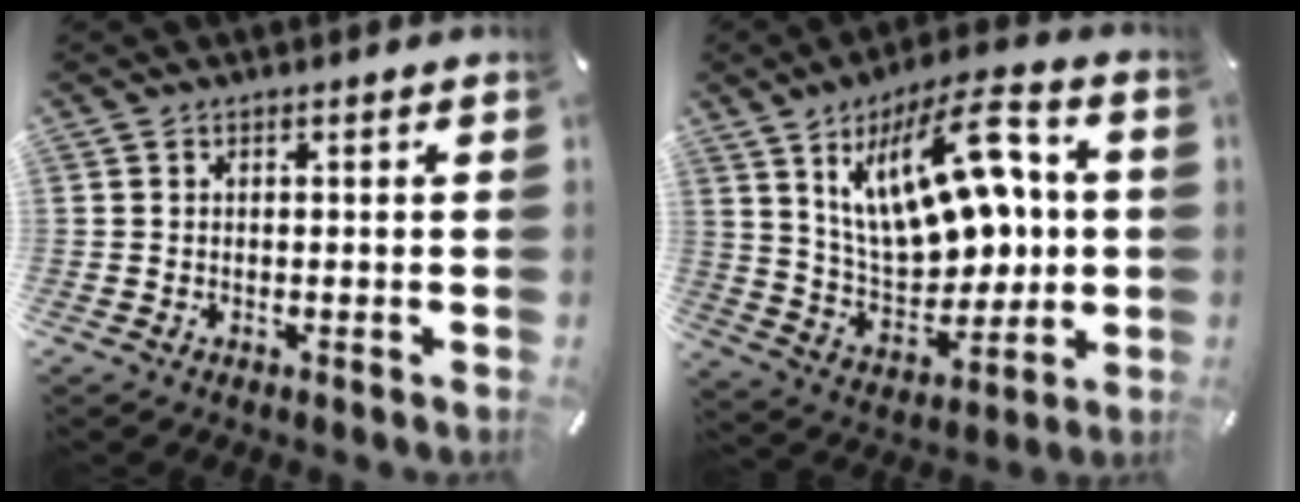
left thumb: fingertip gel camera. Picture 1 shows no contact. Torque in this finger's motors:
{"motor_torque": [2.56, 2.44, 1.56, -1.21, 0.48]}